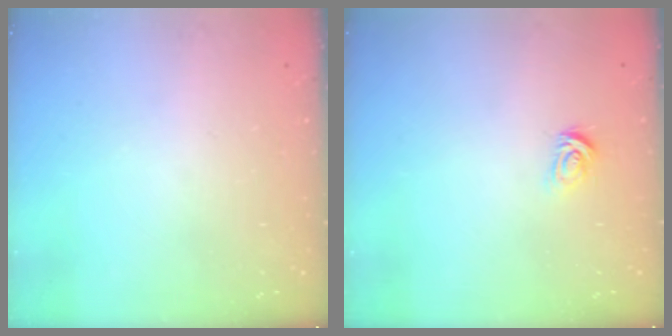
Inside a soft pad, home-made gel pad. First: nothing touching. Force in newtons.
{"total": 2.8, "press": 2.8, "slide": 0.4}